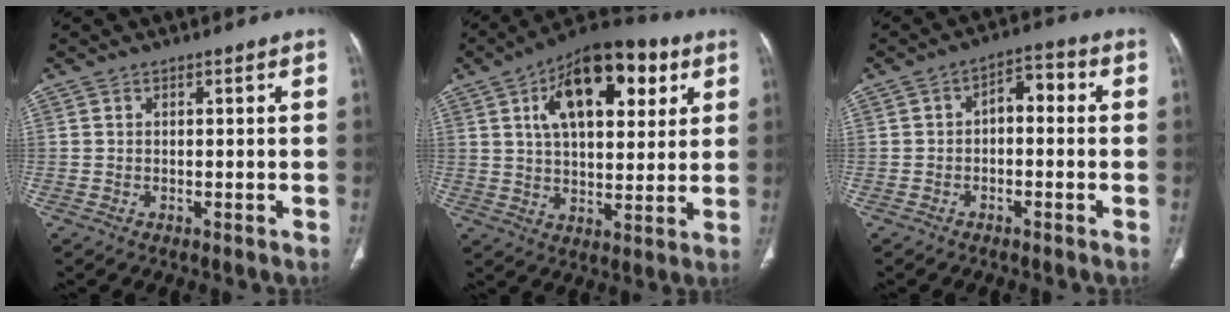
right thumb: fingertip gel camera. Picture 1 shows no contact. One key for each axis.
{"total": 19.6, "fx": 7.5, "fy": 9.9, "fz": 15.1, "tx": -0.196, "ty": -0.004, "tz": 0.114}
{"total": 5.1, "fx": -0.4, "fy": 3.1, "fz": 4.0, "tx": -0.046, "ty": 0.029, "tz": -0.018}